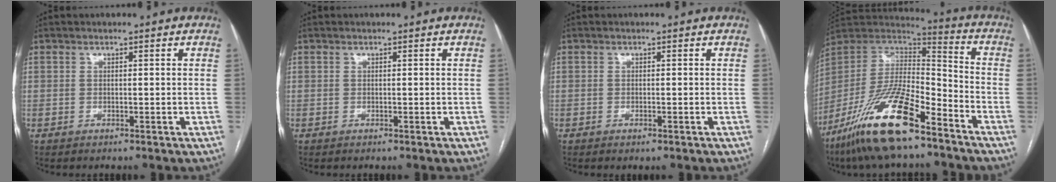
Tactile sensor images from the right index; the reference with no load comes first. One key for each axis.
{"total": 0.0}
{"total": 0.7, "fx": -0.4, "fy": 0.1, "fz": 0.5, "tx": -0.009, "ty": -0.002, "tz": -0.005}
{"total": 20.4, "fx": -13.6, "fy": 4.6, "fz": 14.5, "tx": -0.300, "ty": -0.017, "tz": -0.251}